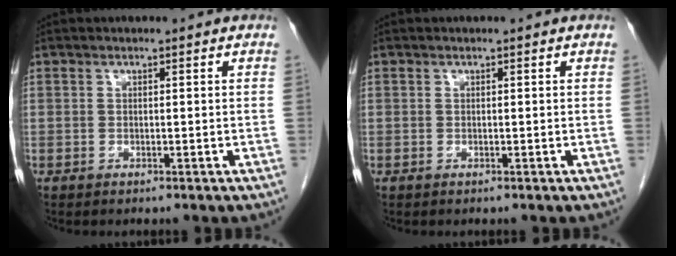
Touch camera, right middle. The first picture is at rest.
{"total": 0.0}